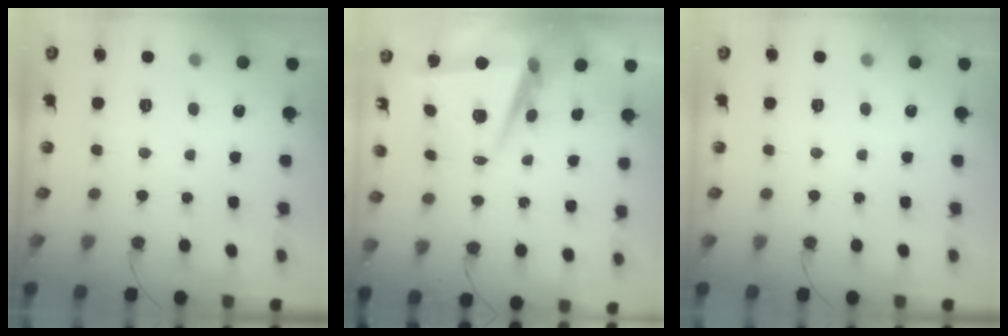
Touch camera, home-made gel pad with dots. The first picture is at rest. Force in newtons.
{"total": 7.3, "press": 5.9, "slide": 4.2}
{"total": 0.0}